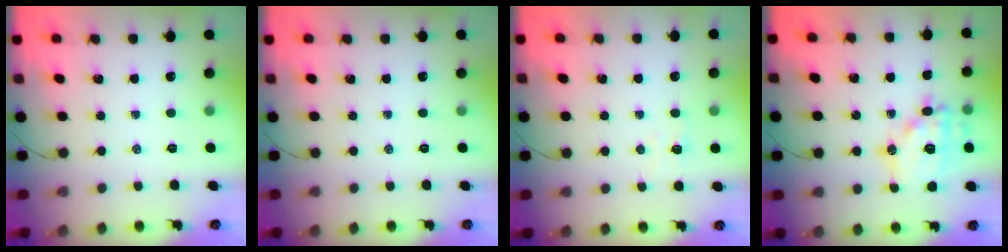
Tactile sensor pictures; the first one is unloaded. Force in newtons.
{"total": 0.0}
{"total": 2.9, "press": 2.8, "slide": 0.8}
{"total": 15.0, "press": 14.8, "slide": 2.4}